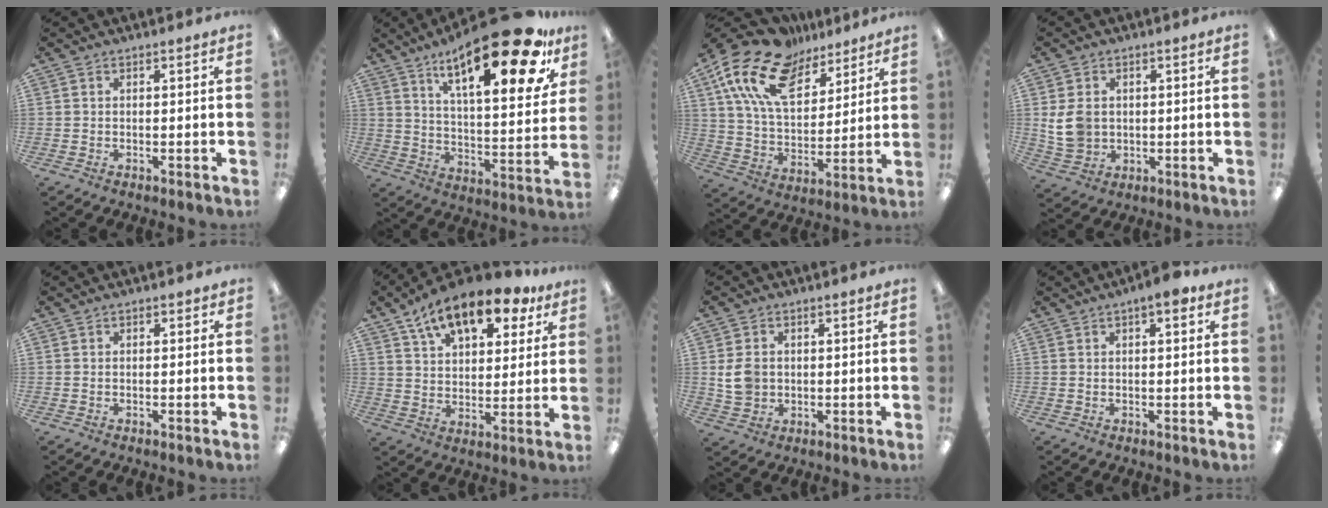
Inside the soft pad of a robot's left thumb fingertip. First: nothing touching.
{"total": 25.5, "force": [15.7, 7.8, 18.5], "torque": [-0.279, -0.095, 0.249]}
{"total": 18.7, "force": [12.0, 9.9, 10.4], "torque": [-0.229, -0.060, 0.218]}
{"total": 7.0, "force": [1.1, 5.8, 3.8], "torque": [-0.074, 0.005, 0.023]}
{"total": 0.6, "force": [0.0, 0.6, 0.2], "torque": [0.004, 0.000, -0.003]}
{"total": 14.3, "force": [10.1, 6.6, 7.8], "torque": [-0.134, -0.045, 0.177]}
{"total": 5.9, "force": [0.4, 5.0, 3.2], "torque": [-0.053, 0.005, 0.008]}
{"total": 4.1, "force": [1.9, 1.4, 3.3], "torque": [-0.044, -0.004, 0.028]}